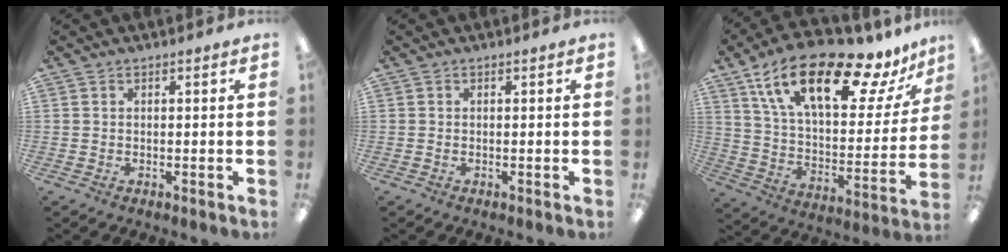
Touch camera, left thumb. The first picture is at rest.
{"total": 0.0}
{"total": 24.1, "force": [15.5, 8.8, 16.2], "torque": [-0.268, -0.083, 0.258]}